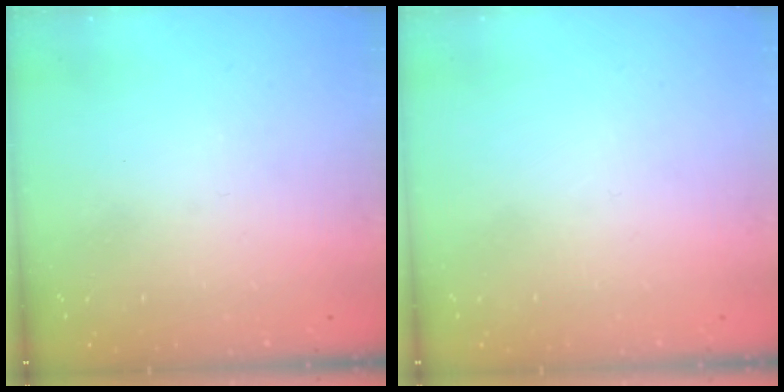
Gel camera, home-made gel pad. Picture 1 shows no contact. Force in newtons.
{"total": 1.5, "press": 1.5, "slide": 0.1}